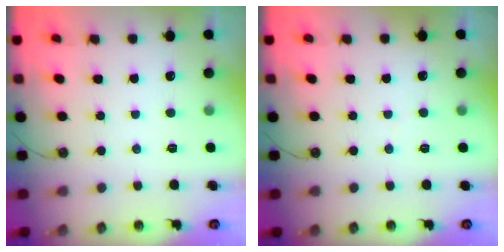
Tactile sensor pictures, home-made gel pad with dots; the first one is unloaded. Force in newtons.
{"total": 1.4, "press": 1.3, "slide": 0.1}